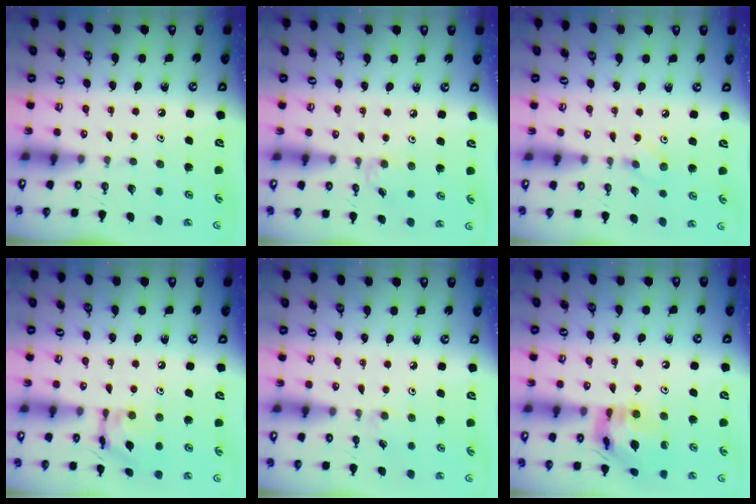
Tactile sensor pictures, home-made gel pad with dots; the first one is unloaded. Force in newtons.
{"total": 2.5, "press": 2.4, "slide": 0.4}
{"total": 5.0, "press": 5.0, "slide": 0.6}
{"total": 12.6, "press": 12.5, "slide": 0.9}
{"total": 4.7, "press": 4.7, "slide": 0.8}
{"total": 13.7, "press": 13.6, "slide": 1.4}